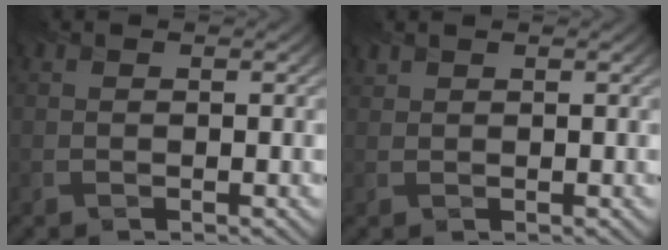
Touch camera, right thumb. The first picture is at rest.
{"total": 0.8, "force": [0.8, 0.2, 0.1], "torque": [-0.006, 0.001, 0.022]}